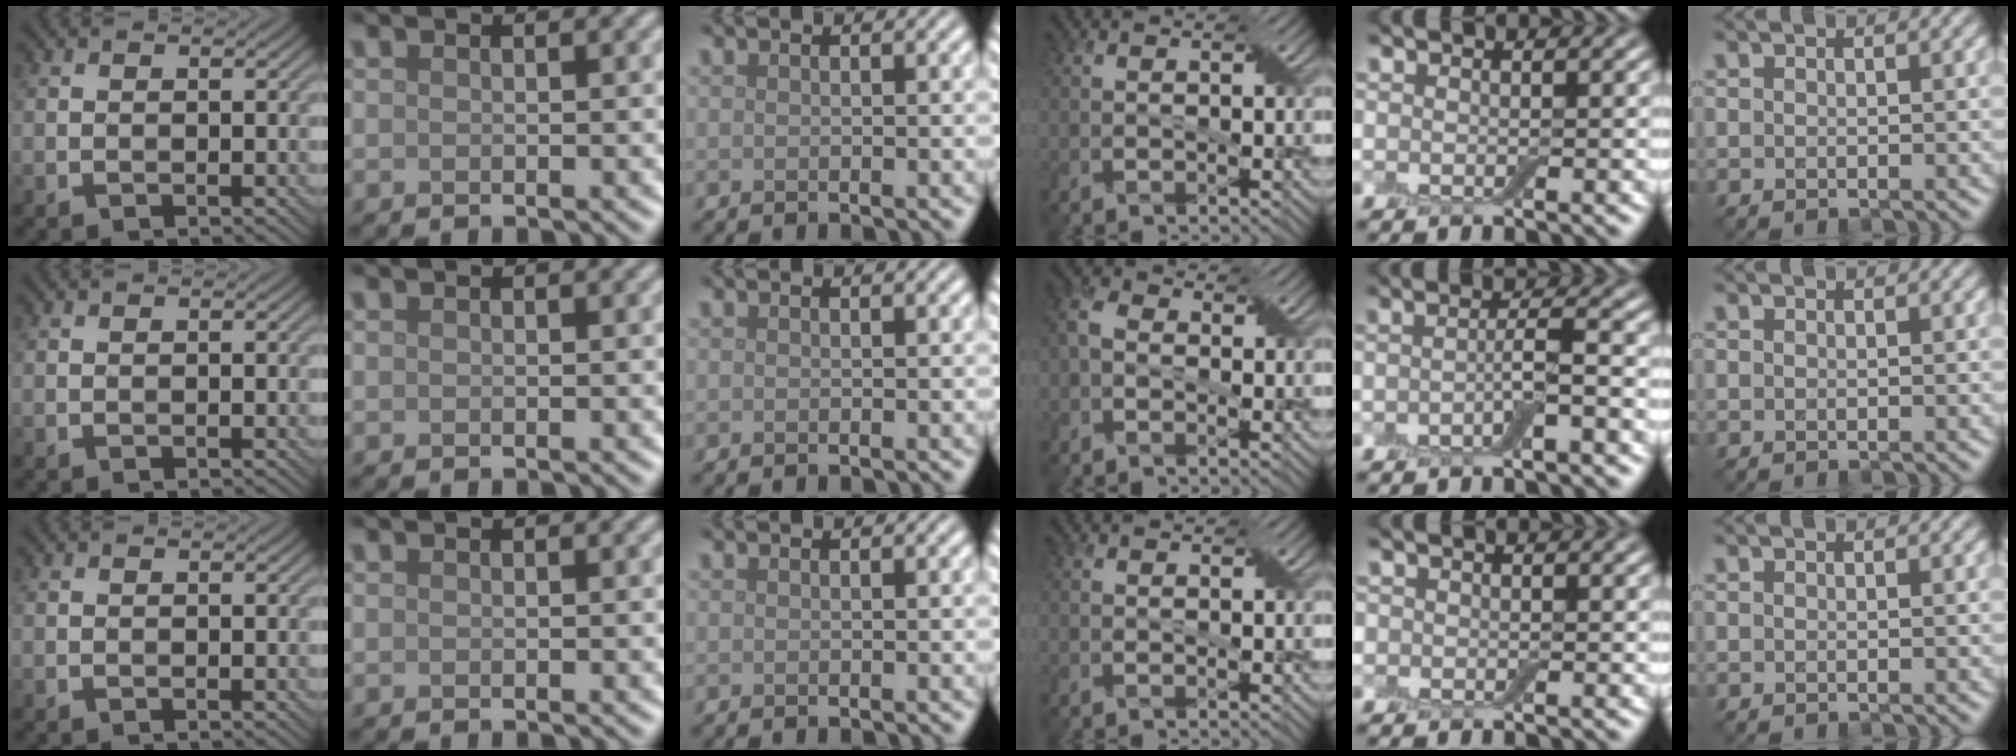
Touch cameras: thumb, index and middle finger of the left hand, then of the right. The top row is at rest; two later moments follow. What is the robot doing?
{"motion": "fold", "object": "bandage"}